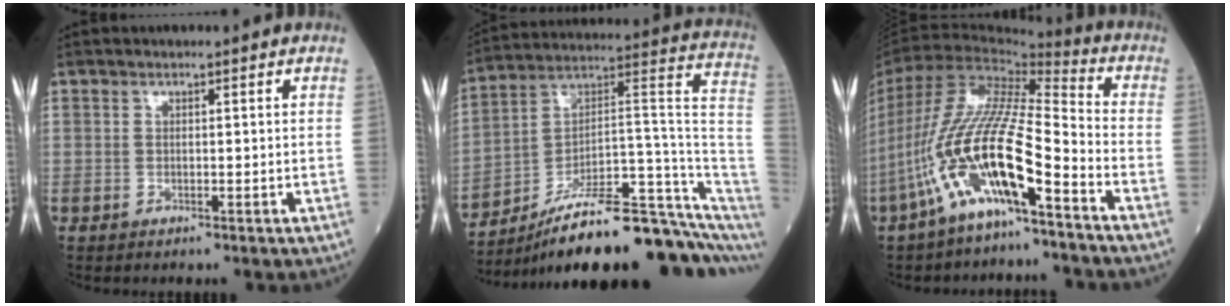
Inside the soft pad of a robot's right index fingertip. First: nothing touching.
{"total": 23.3, "force": [-16.3, 3.2, 16.3], "torque": [-0.158, 0.053, -0.251]}
{"total": 19.2, "force": [-9.0, 3.6, 16.5], "torque": [-0.358, -0.009, -0.167]}